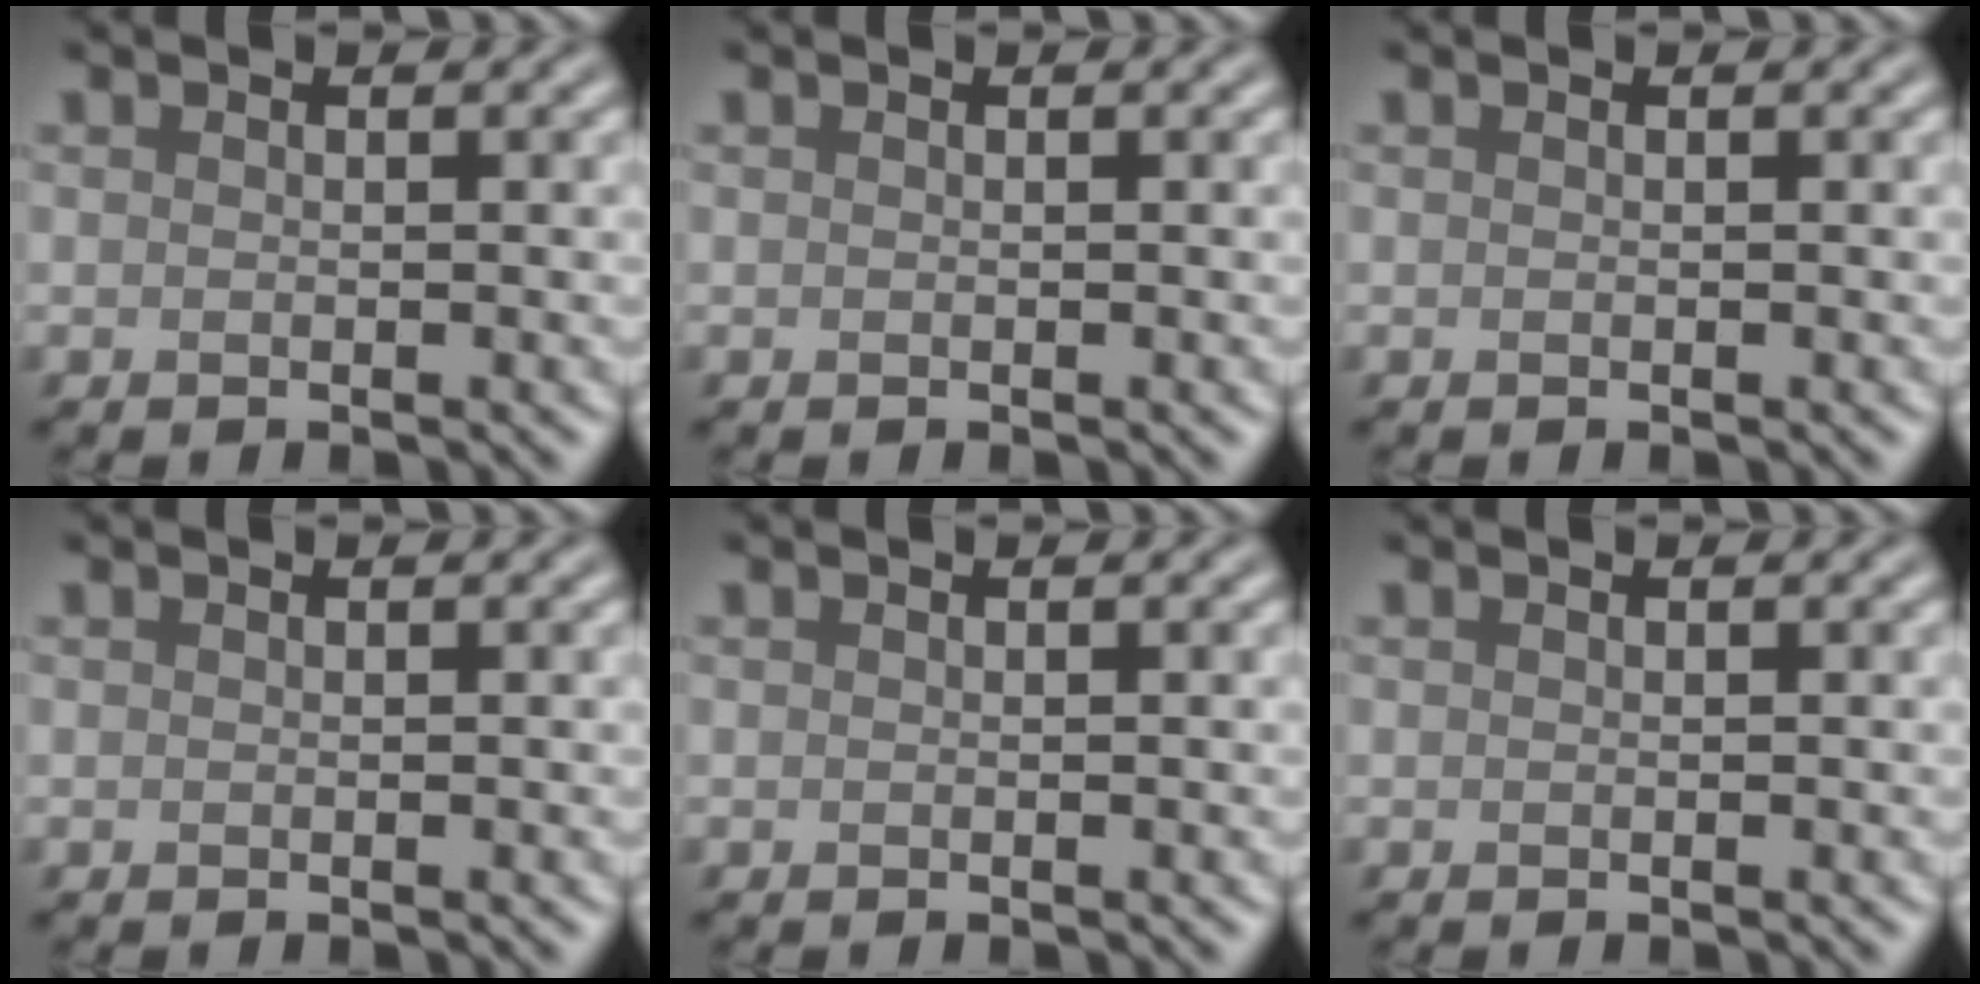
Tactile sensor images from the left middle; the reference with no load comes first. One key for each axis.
{"total": 0.0}
{"total": 0.0}
{"total": 0.0}
{"total": 0.0}
{"total": 0.0}